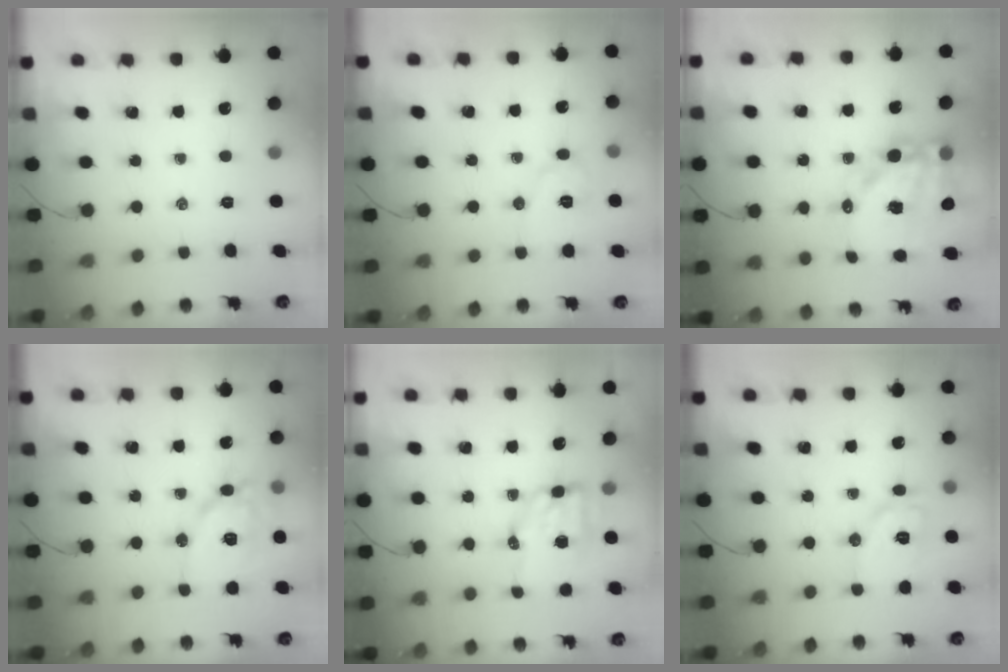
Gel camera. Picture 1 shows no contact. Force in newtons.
{"total": 7.7, "press": 7.6, "slide": 0.5}
{"total": 17.9, "press": 17.5, "slide": 4.1}
{"total": 12.2, "press": 12.1, "slide": 1.4}
{"total": 7.0, "press": 7.0, "slide": 0.8}
{"total": 9.5, "press": 9.5, "slide": 0.2}